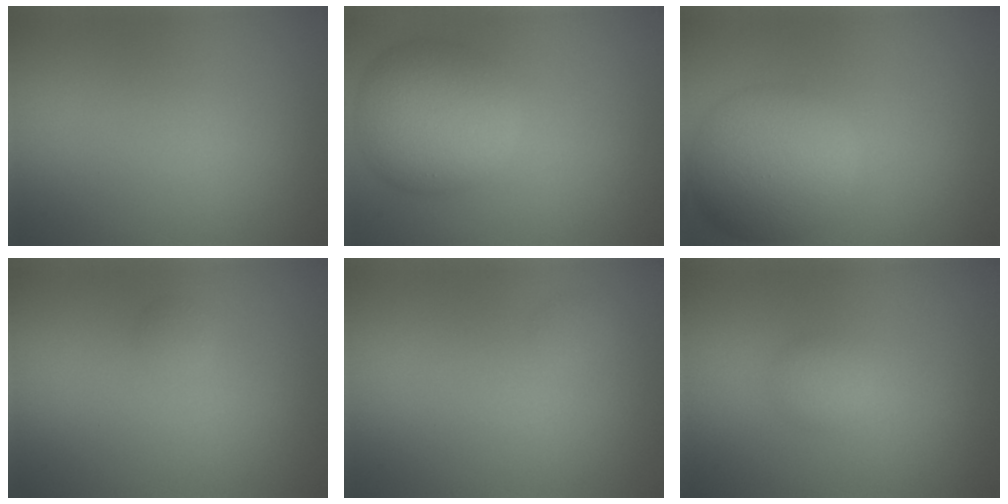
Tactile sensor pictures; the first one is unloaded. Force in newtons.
{"total": 7.7, "press": 7.7, "slide": 0.4}
{"total": 7.9, "press": 7.9, "slide": 0.4}
{"total": 0.7, "press": 0.7, "slide": 0.0}
{"total": 0.7, "press": 0.7, "slide": 0.0}
{"total": 1.4, "press": 1.4, "slide": 0.1}